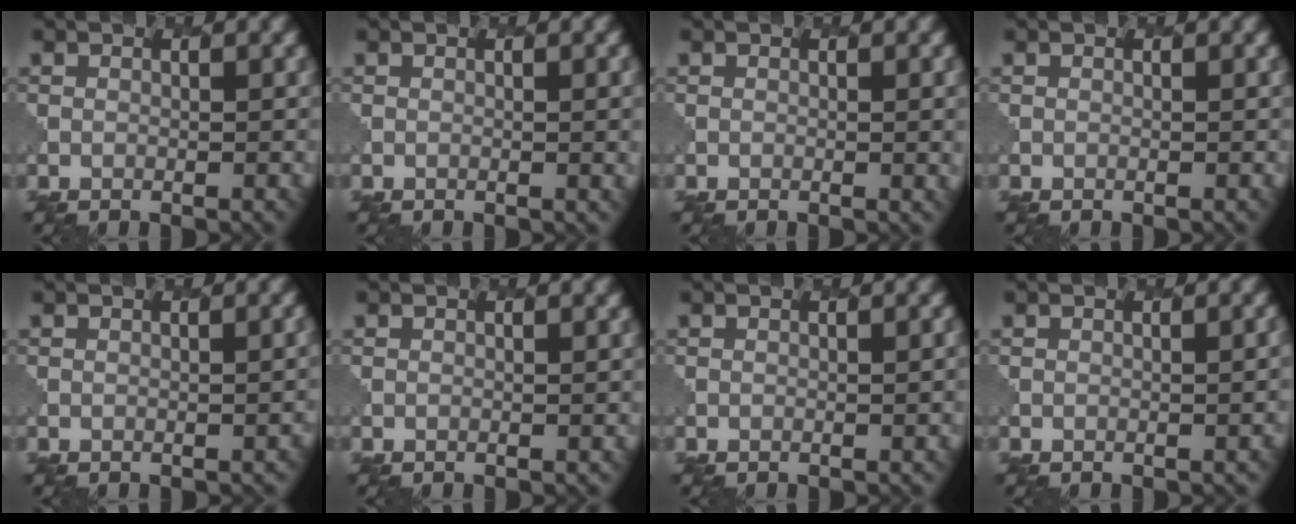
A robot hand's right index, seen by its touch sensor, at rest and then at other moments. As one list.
[{"total": 1.4, "force": [0.2, 0.5, 1.3], "torque": [-0.012, 0.001, 0.002]}, {"total": 1.6, "force": [0.3, 0.5, 1.5], "torque": [-0.015, 0.000, 0.002]}, {"total": 0.0}, {"total": 1.2, "force": [0.0, 0.6, 1.0], "torque": [0.005, 0.008, 0.002]}, {"total": 0.0}, {"total": 1.1, "force": [-0.1, 0.5, 1.0], "torque": [0.002, 0.007, 0.002]}, {"total": 1.8, "force": [-0.1, 0.9, 1.6], "torque": [0.005, 0.011, 0.001]}]